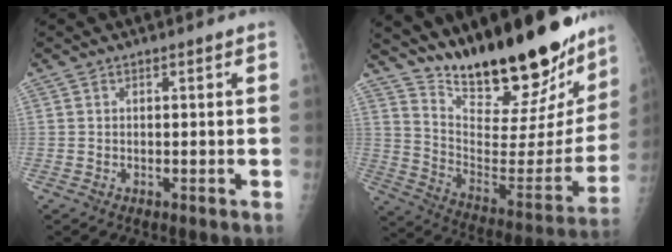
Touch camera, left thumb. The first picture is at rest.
{"total": 31.3, "force": [25.1, 9.0, 16.4], "torque": [-0.228, -0.141, 0.369]}